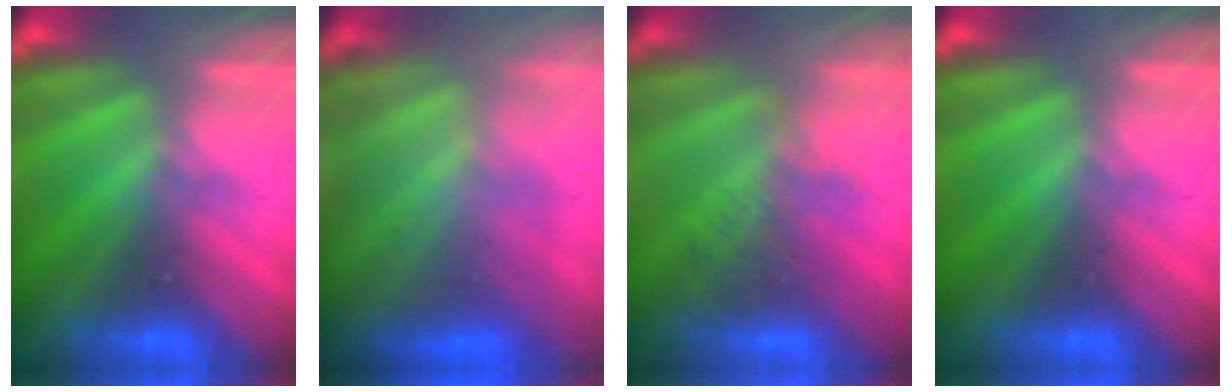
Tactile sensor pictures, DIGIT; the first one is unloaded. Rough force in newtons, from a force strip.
{"total": 7.3}
{"total": 2.4}
{"total": 0.0}